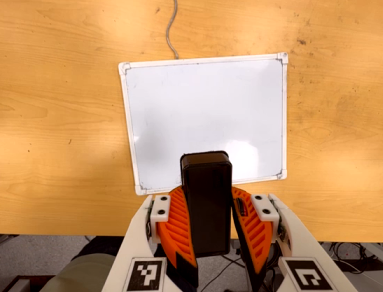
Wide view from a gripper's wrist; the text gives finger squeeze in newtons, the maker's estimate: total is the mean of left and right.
{"total": 9.0, "left": 9.0, "right": 8.9}